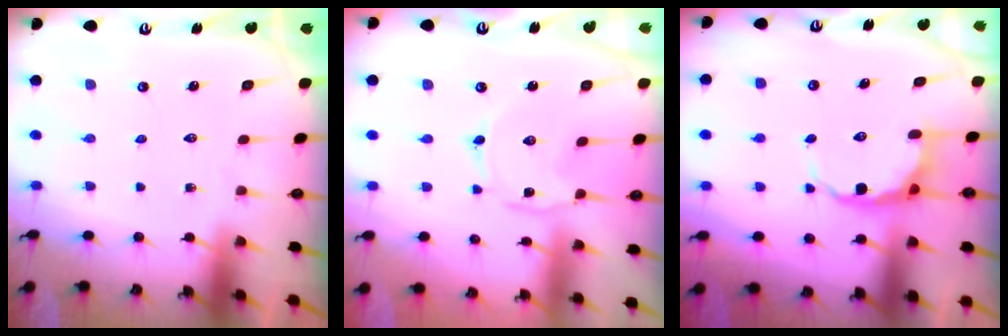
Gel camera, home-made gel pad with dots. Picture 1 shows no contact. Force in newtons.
{"total": 1.0, "press": 1.0, "slide": 0.2}
{"total": 7.7, "press": 7.5, "slide": 1.6}